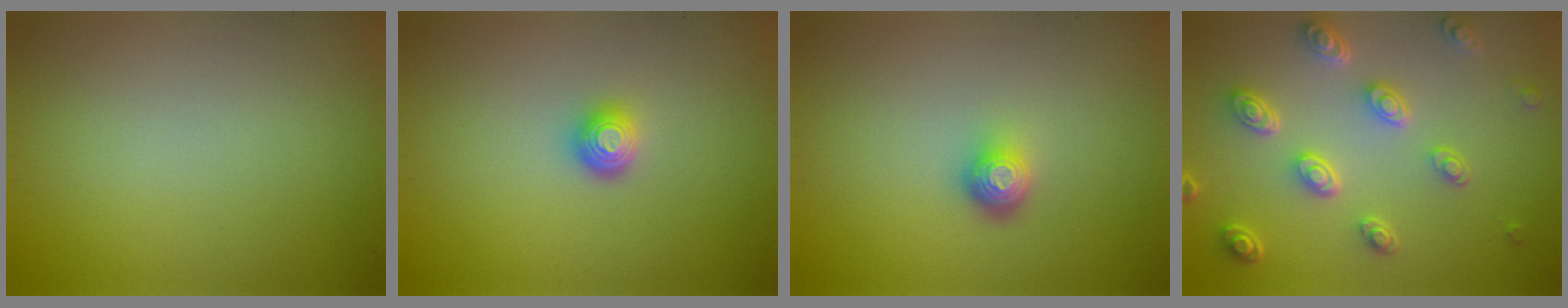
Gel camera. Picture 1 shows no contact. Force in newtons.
{"total": 1.7, "press": 1.3, "slide": 1.1}
{"total": 1.9, "press": 1.4, "slide": 1.3}
{"total": 4.7, "press": 3.7, "slide": 2.9}